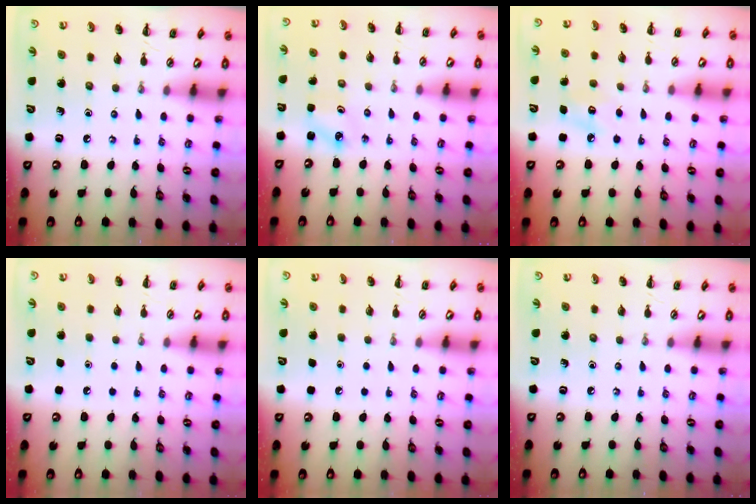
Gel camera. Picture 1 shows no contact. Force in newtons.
{"total": 1.9, "press": 1.9, "slide": 0.4}
{"total": 7.1, "press": 6.9, "slide": 1.8}
{"total": 1.6, "press": 1.6, "slide": 0.1}
{"total": 1.6, "press": 1.6, "slide": 0.1}
{"total": 0.0}